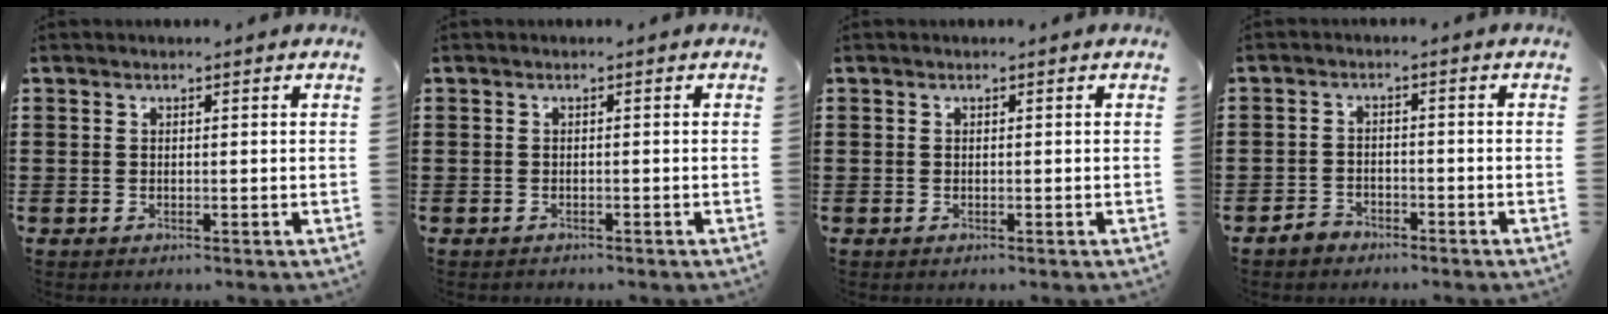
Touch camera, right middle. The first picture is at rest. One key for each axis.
{"total": 0.0}
{"total": 0.0}
{"total": 2.4, "fx": -2.1, "fy": 1.1, "fz": 0.3, "tx": -0.012, "ty": 0.006, "tz": -0.044}